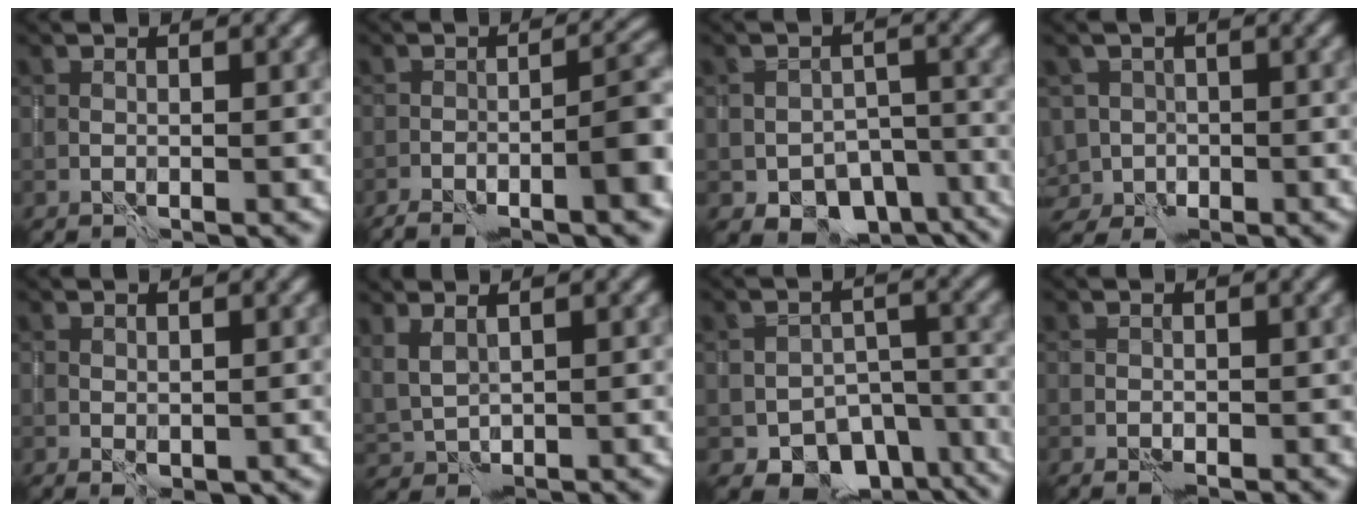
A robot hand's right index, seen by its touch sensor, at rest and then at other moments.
{"total": 8.6, "force": [-5.3, 1.9, 6.4], "torque": [-0.082, 0.008, -0.085]}
{"total": 8.6, "force": [-5.8, 5.3, 3.4], "torque": [-0.025, -0.014, -0.069]}
{"total": 4.6, "force": [-2.6, 3.7, 0.8], "torque": [0.003, -0.012, -0.043]}
{"total": 1.4, "force": [-0.2, 1.1, 0.9], "torque": [-0.014, -0.008, 0.003]}
{"total": 2.1, "force": [1.5, 0.8, 1.2], "torque": [-0.027, -0.001, 0.041]}
{"total": 9.3, "force": [-6.5, 5.9, 3.2], "torque": [-0.014, -0.008, -0.078]}
{"total": 0.9, "force": [-0.4, 0.6, 0.6], "torque": [-0.005, 0.001, -0.006]}